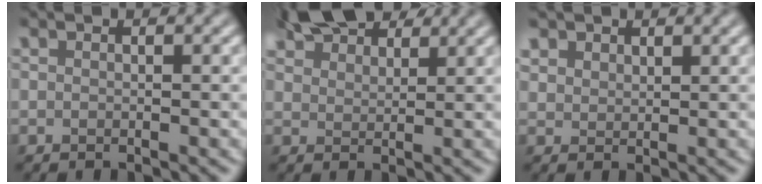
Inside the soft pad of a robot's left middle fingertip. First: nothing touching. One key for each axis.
{"total": 6.3, "fx": 5.3, "fy": 2.3, "fz": 2.5, "tx": -0.049, "ty": 0.017, "tz": 0.084}
{"total": 1.7, "fx": 1.4, "fy": 1.0, "fz": 0.3, "tx": -0.013, "ty": -0.006, "tz": 0.034}